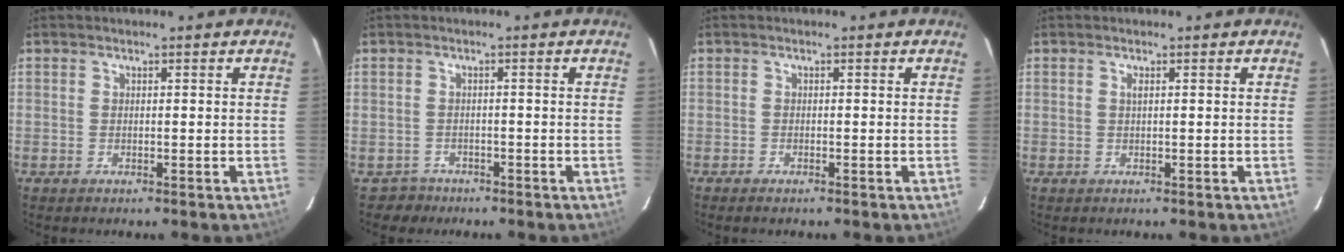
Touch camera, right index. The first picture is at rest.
{"total": 2.8, "force": [-1.7, 2.2, -0.5], "torque": [0.003, 0.012, -0.027]}
{"total": 0.8, "force": [-0.8, 0.2, 0.3], "torque": [-0.010, -0.002, -0.016]}
{"total": 0.6, "force": [0.2, 0.0, 0.5], "torque": [-0.011, 0.003, 0.002]}